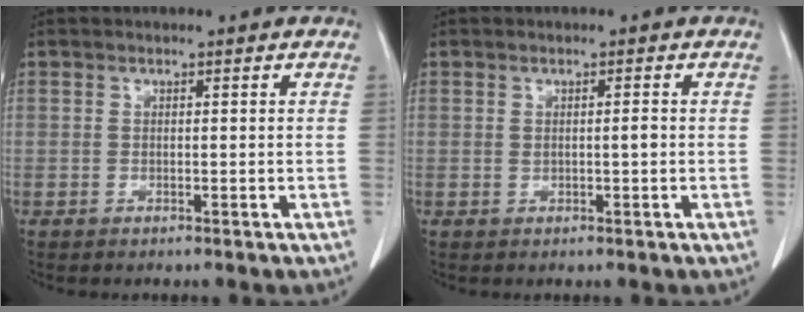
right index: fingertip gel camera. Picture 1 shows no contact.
{"total": 1.2, "force": [0.1, 0.2, 1.2], "torque": [-0.021, 0.000, 0.002]}